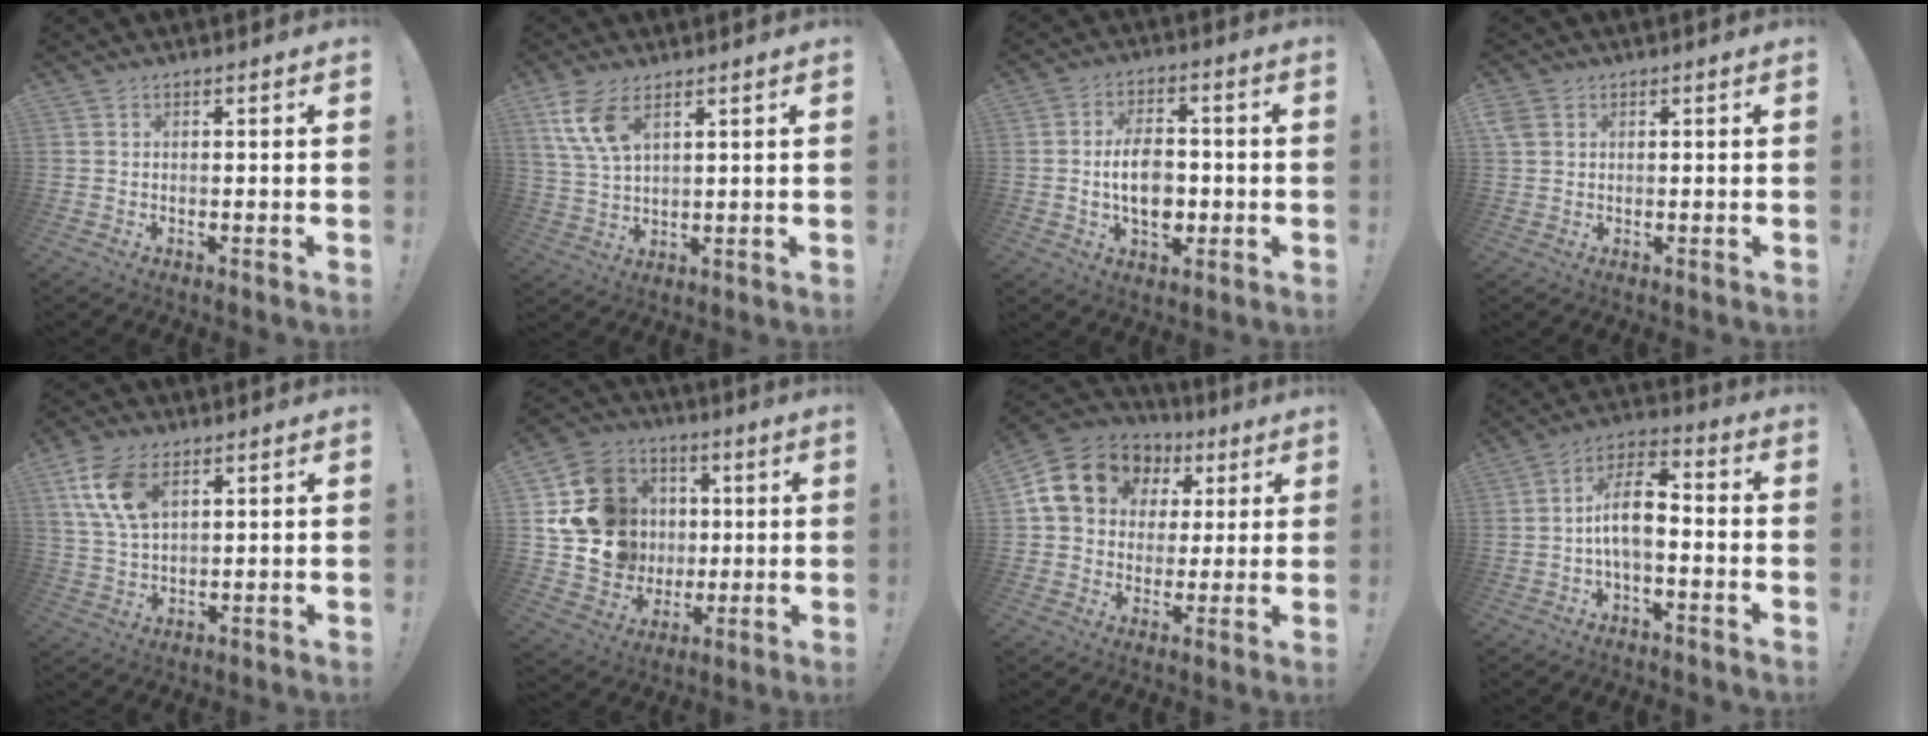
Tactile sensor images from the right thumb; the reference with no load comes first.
{"total": 9.6, "force": [5.3, 4.6, 6.5], "torque": [-0.133, -0.020, 0.097]}
{"total": 10.9, "force": [-1.1, 7.3, 8.0], "torque": [-0.131, 0.000, -0.019]}
{"total": 3.1, "force": [1.5, 2.3, 1.5], "torque": [-0.026, 0.000, 0.030]}
{"total": 11.7, "force": [5.4, 6.6, 8.0], "torque": [-0.159, -0.011, 0.103]}
{"total": 18.6, "force": [3.0, 16.7, 7.6], "torque": [-0.112, 0.002, 0.095]}
{"total": 17.1, "force": [6.2, 13.7, 8.1], "torque": [-0.127, -0.014, 0.131]}
{"total": 10.3, "force": [-1.5, 5.0, 8.9], "torque": [-0.163, 0.013, -0.024]}